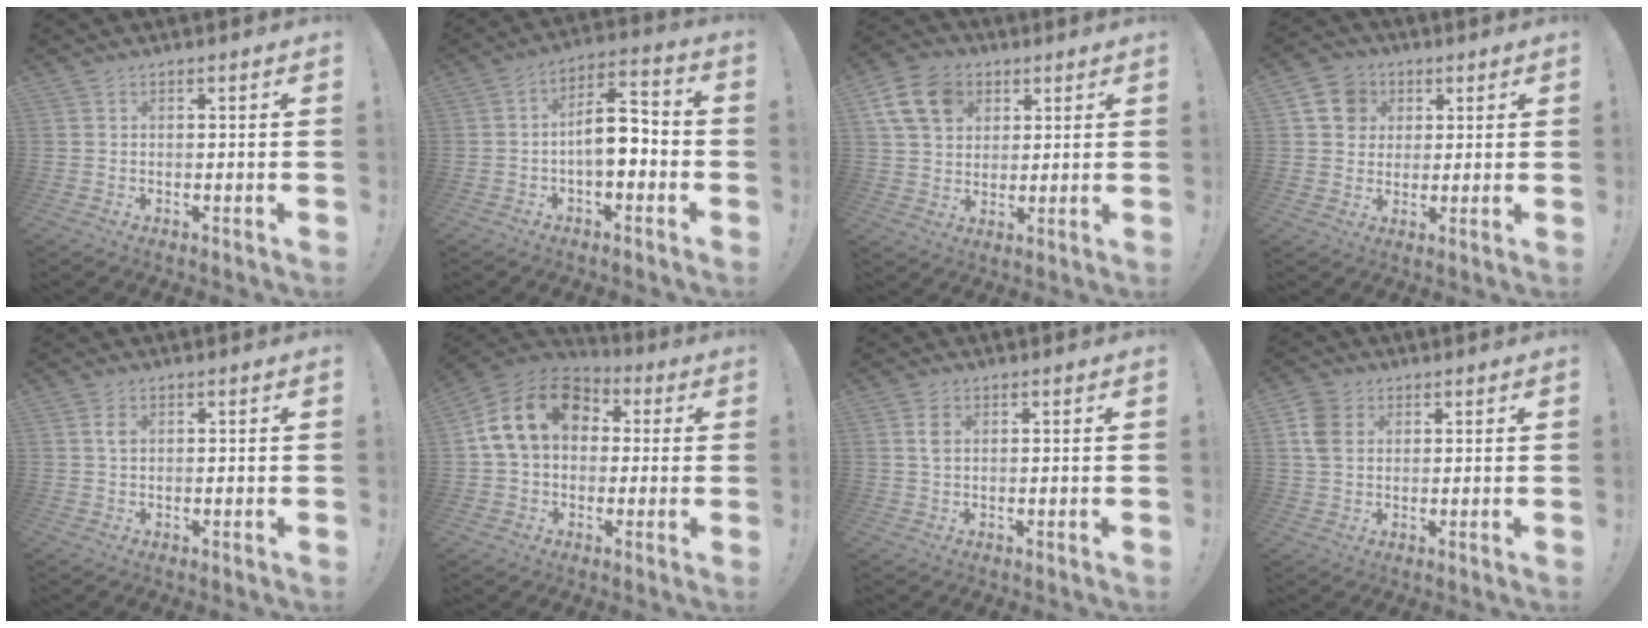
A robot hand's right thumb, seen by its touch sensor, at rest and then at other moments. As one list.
[{"total": 10.7, "force": [-2.0, 5.2, 9.1], "torque": [-0.141, 0.013, -0.034]}, {"total": 13.6, "force": [5.5, 10.4, 6.7], "torque": [-0.107, -0.015, 0.114]}, {"total": 9.8, "force": [3.2, 8.7, 3.3], "torque": [-0.040, -0.011, 0.065]}, {"total": 2.1, "force": [0.7, 1.2, 1.6], "torque": [-0.034, 0.004, 0.012]}, {"total": 17.4, "force": [4.2, 12.5, 11.3], "torque": [-0.182, 0.005, 0.076]}, {"total": 2.7, "force": [0.8, 1.5, 2.1], "torque": [-0.038, 0.002, 0.013]}, {"total": 7.7, "force": [1.9, 6.1, 4.3], "torque": [-0.084, 0.007, 0.041]}]